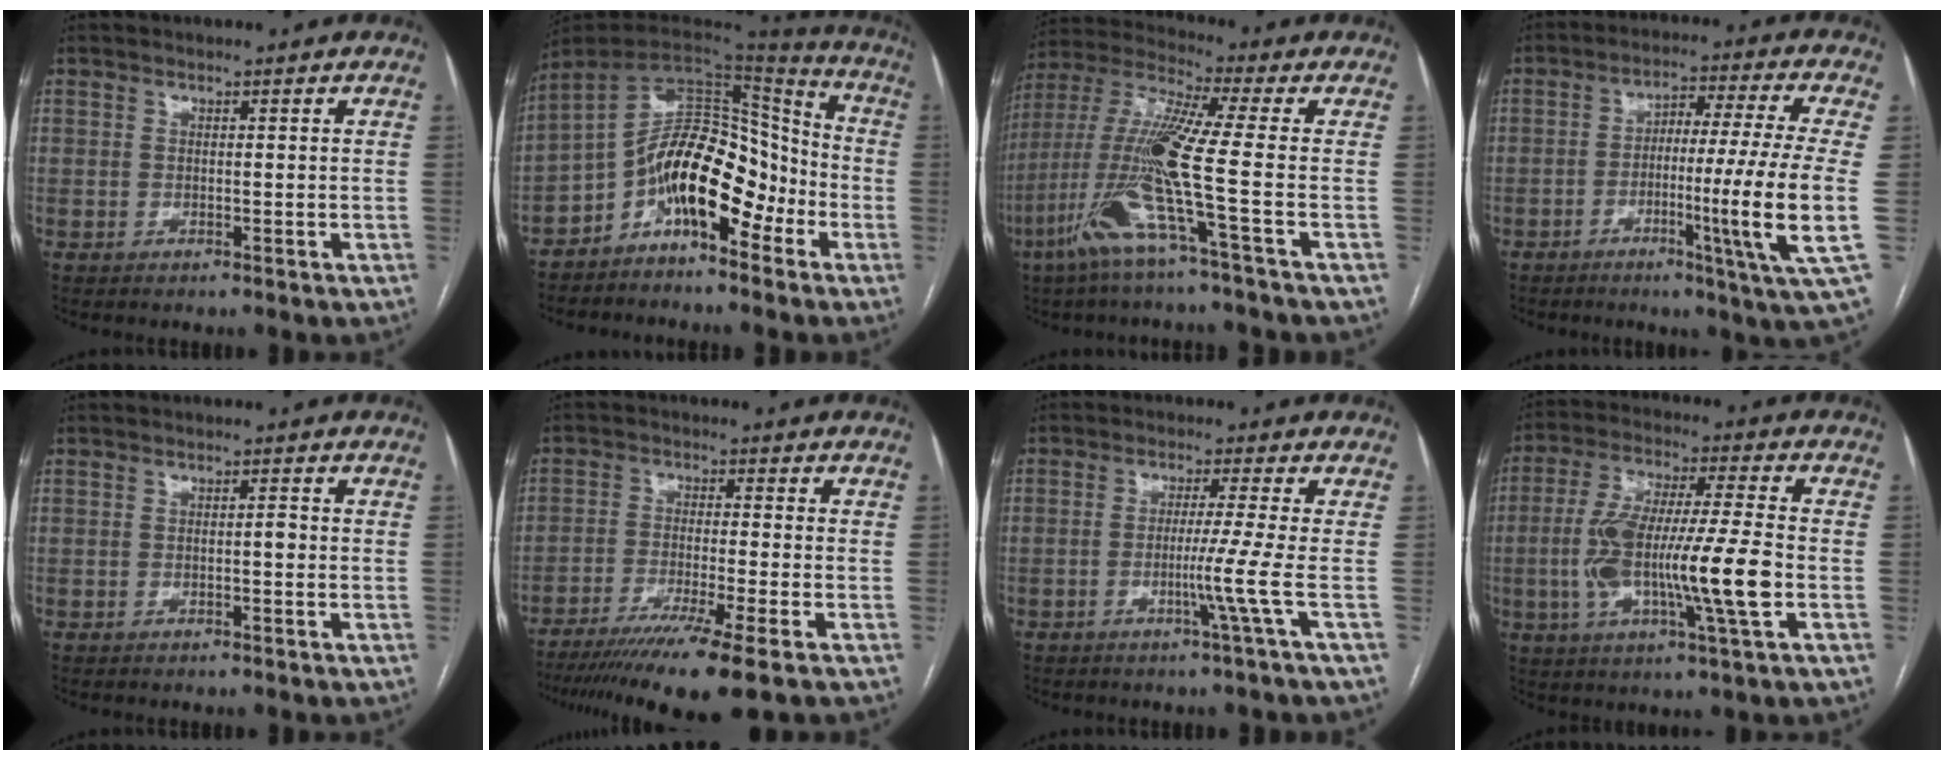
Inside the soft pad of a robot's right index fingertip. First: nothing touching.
{"total": 13.2, "force": [-5.9, 5.7, 10.3], "torque": [-0.172, 0.037, -0.101]}
{"total": 13.8, "force": [-5.2, -1.5, 12.7], "torque": [-0.271, -0.007, -0.110]}
{"total": 14.0, "force": [-2.9, -2.1, 13.6], "torque": [-0.220, -0.016, -0.057]}
{"total": 1.1, "force": [-0.3, 0.1, 1.1], "torque": [-0.016, 0.002, -0.005]}
{"total": 13.4, "force": [-9.8, -1.3, 9.1], "torque": [-0.154, -0.040, -0.156]}
{"total": 5.0, "force": [-1.6, -2.4, 4.1], "torque": [-0.073, -0.009, -0.031]}
{"total": 15.7, "force": [-2.8, 0.8, 15.4], "torque": [-0.296, 0.002, -0.053]}